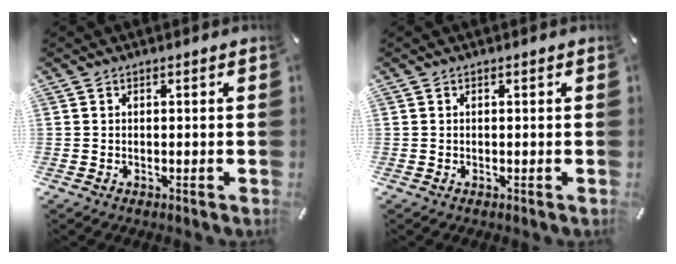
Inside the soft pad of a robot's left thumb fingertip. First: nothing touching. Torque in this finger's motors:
{"motor_torque": [0.01, 0.06, -0.05, 0.00, 0.00]}